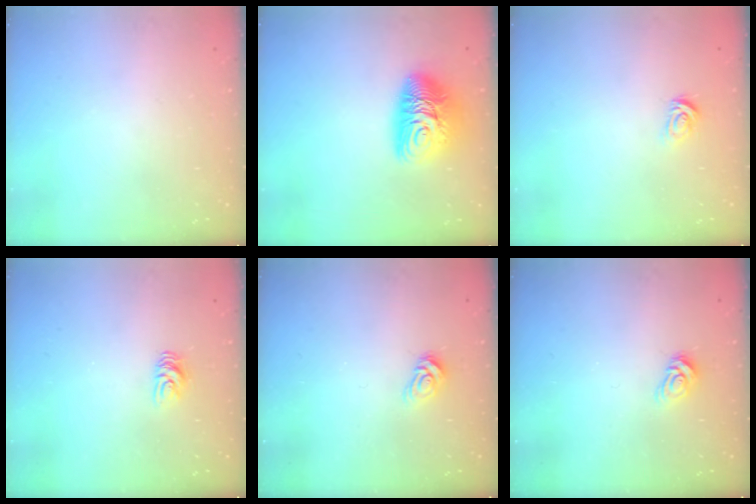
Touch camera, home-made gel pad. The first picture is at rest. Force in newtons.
{"total": 9.9, "press": 9.9, "slide": 0.9}
{"total": 2.8, "press": 2.8, "slide": 0.4}
{"total": 5.3, "press": 5.3, "slide": 0.5}
{"total": 5.8, "press": 5.8, "slide": 0.4}
{"total": 5.8, "press": 5.8, "slide": 0.4}